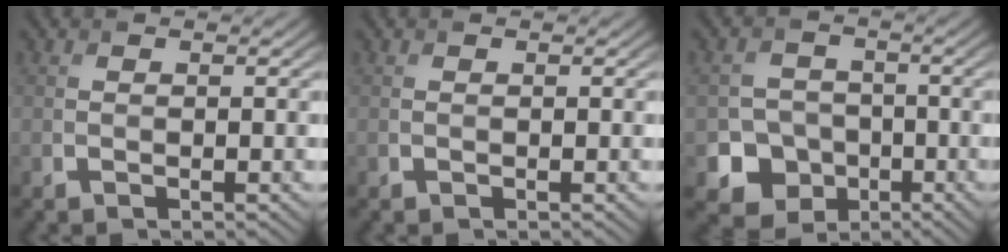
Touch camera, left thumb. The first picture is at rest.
{"total": 0.0}
{"total": 6.9, "force": [-2.7, 6.0, 2.1], "torque": [-0.038, -0.011, -0.074]}